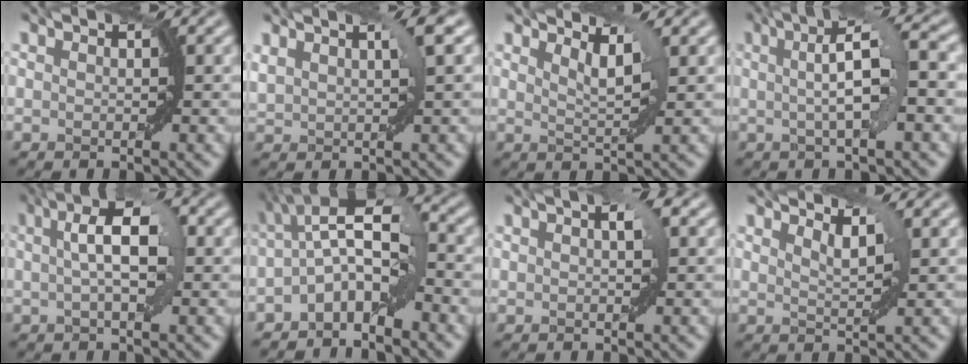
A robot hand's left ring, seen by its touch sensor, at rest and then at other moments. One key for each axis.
{"total": 2.6, "fx": 1.7, "fy": 0.4, "fz": 2.0, "tx": -0.040, "ty": 0.008, "tz": 0.036}
{"total": 2.2, "fx": 1.7, "fy": 0.3, "fz": 1.4, "tx": -0.016, "ty": -0.005, "tz": 0.029}
{"total": 5.5, "fx": 0.5, "fy": 1.0, "fz": 5.4, "tx": -0.088, "ty": 0.009, "tz": 0.005}
{"total": 5.0, "fx": 0.9, "fy": 1.7, "fz": 4.6, "tx": -0.073, "ty": 0.011, "tz": 0.008}
{"total": 6.2, "fx": -2.2, "fy": 2.6, "fz": 5.1, "tx": -0.089, "ty": 0.015, "tz": -0.051}
{"total": 1.7, "fx": 0.6, "fy": 0.6, "fz": 1.4, "tx": -0.020, "ty": 0.004, "tz": 0.012}
{"total": 1.8, "fx": 1.5, "fy": 0.2, "fz": 1.0, "tx": -0.012, "ty": -0.004, "tz": 0.026}